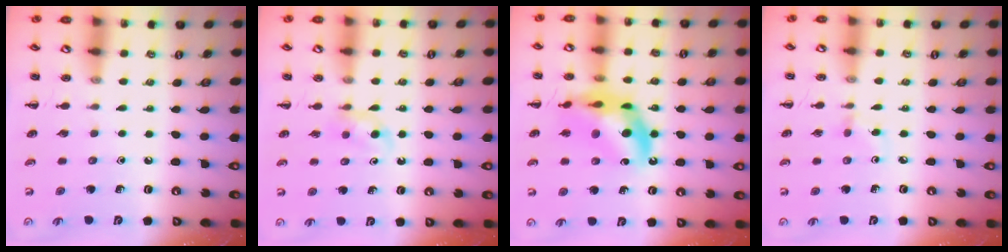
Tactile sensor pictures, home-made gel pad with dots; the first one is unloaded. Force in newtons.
{"total": 3.5, "press": 3.2, "slide": 1.5}
{"total": 15.3, "press": 14.8, "slide": 3.9}
{"total": 2.7, "press": 2.5, "slide": 1.0}